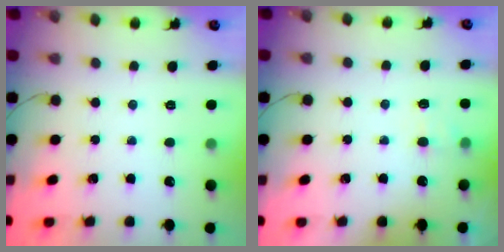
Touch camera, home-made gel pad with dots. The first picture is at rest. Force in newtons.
{"total": 6.7, "press": 6.5, "slide": 1.6}